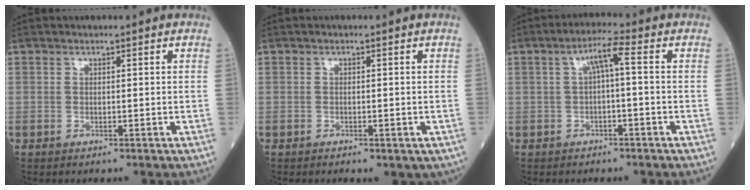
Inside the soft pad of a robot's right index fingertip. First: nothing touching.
{"total": 4.0, "force": [-1.7, 2.2, 2.8], "torque": [-0.049, -0.001, -0.019]}
{"total": 5.2, "force": [0.3, 1.3, 5.0], "torque": [-0.103, 0.024, 0.008]}